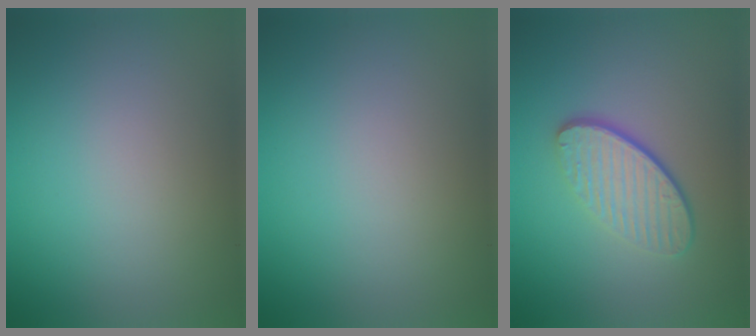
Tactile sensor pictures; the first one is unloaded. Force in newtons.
{"total": 0.0}
{"total": 4.2, "press": 3.0, "slide": 3.0}